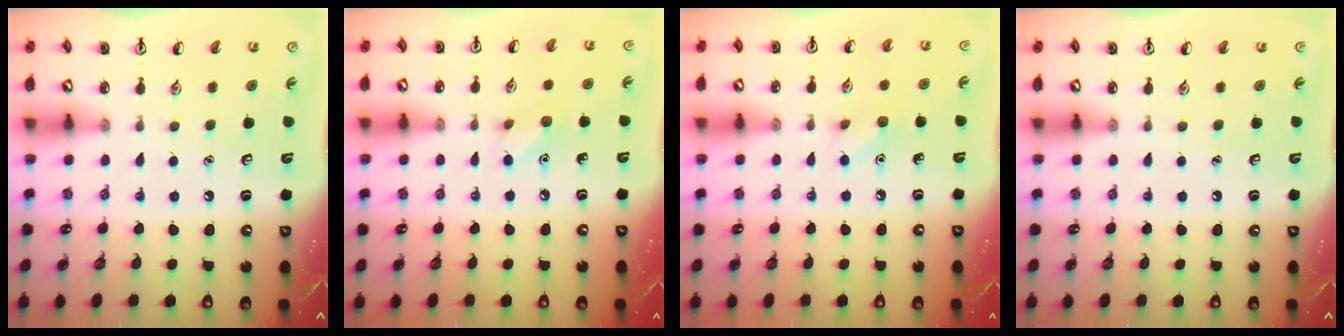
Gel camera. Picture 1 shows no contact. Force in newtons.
{"total": 5.9, "press": 5.6, "slide": 1.9}
{"total": 6.6, "press": 6.4, "slide": 1.9}
{"total": 0.0}